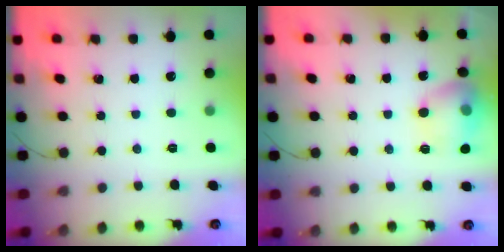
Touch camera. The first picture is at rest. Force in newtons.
{"total": 13.7, "press": 13.7, "slide": 1.2}